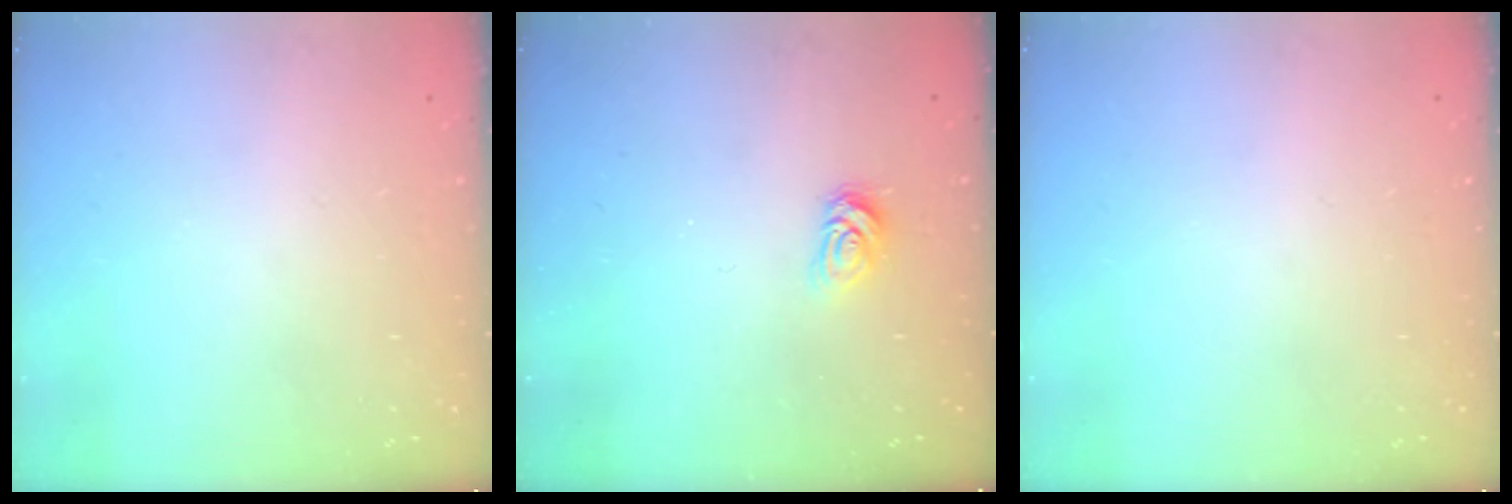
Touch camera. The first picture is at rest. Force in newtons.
{"total": 4.1, "press": 4.1, "slide": 0.6}
{"total": 0.0}